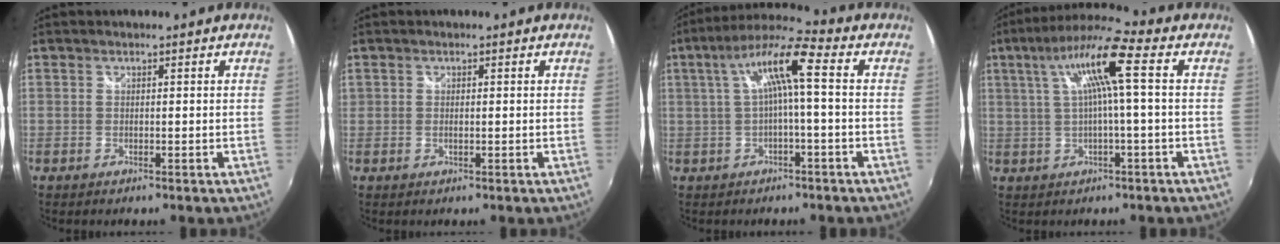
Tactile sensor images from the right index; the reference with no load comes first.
{"total": 0.8, "force": [-0.1, 0.4, 0.6], "torque": [-0.013, 0.002, -0.002]}
{"total": 9.2, "force": [0.6, 1.0, 9.1], "torque": [-0.180, 0.023, 0.014]}
{"total": 10.5, "force": [2.1, 0.4, 10.3], "torque": [-0.193, 0.020, 0.040]}